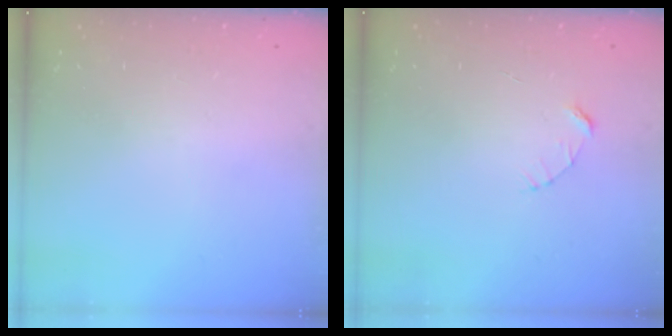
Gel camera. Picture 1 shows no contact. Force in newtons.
{"total": 2.7, "press": 2.7, "slide": 0.3}